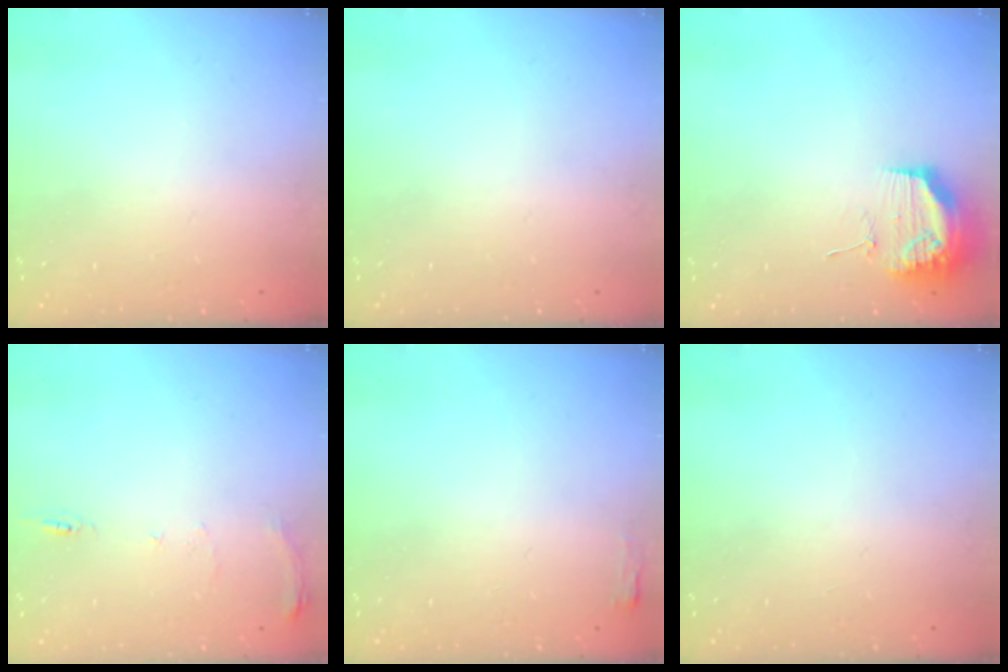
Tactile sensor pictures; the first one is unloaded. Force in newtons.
{"total": 0.0}
{"total": 17.9, "press": 13.8, "slide": 11.4}
{"total": 7.4, "press": 7.4, "slide": 0.8}
{"total": 2.7, "press": 2.6, "slide": 0.8}
{"total": 1.0, "press": 0.0, "slide": 1.0}